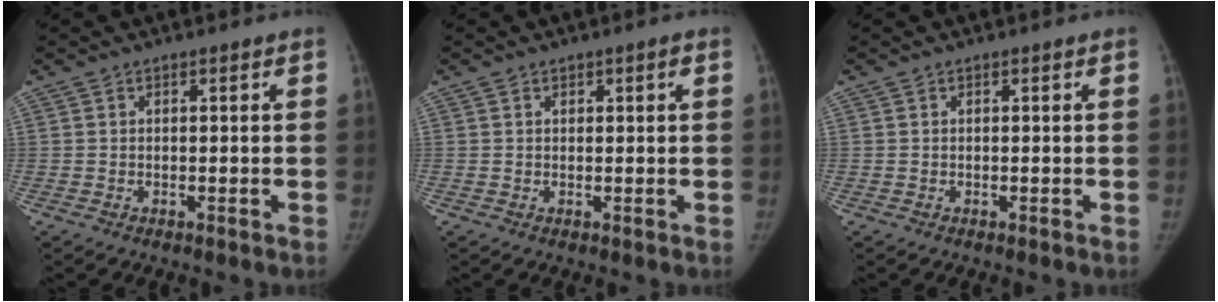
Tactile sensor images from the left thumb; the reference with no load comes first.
{"total": 1.3, "force": [0.5, 0.7, 0.9], "torque": [-0.005, 0.000, 0.009]}
{"total": 0.0}